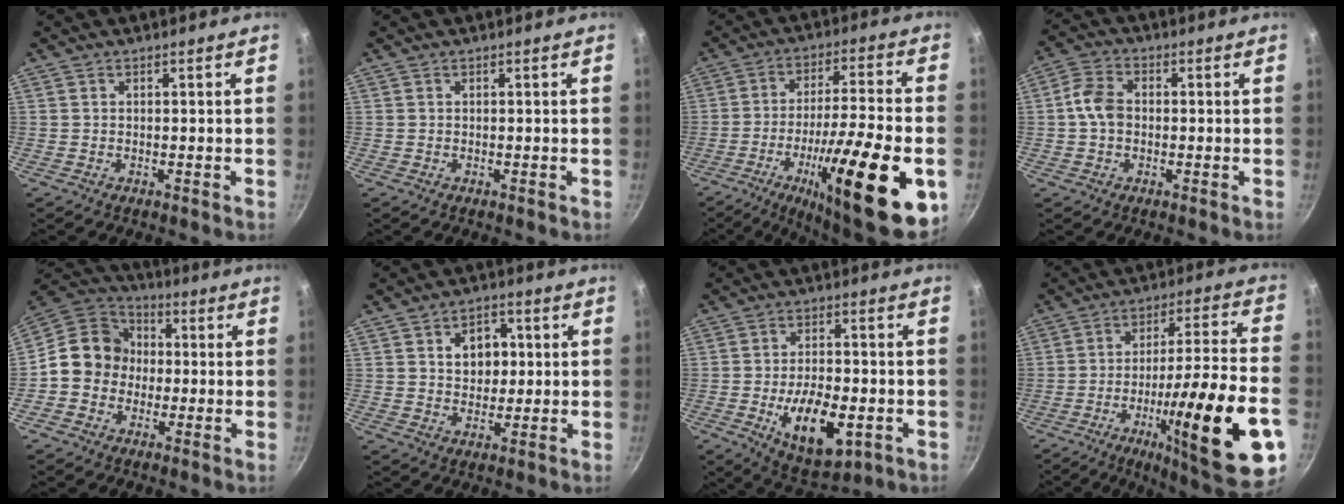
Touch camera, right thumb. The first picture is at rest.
{"total": 0.0}
{"total": 25.7, "force": [-8.9, 6.0, 23.3], "torque": [-0.335, 0.025, -0.135]}
{"total": 6.1, "force": [-0.2, 4.5, 4.1], "torque": [-0.069, 0.019, -0.013]}
{"total": 11.6, "force": [-0.7, 10.5, 5.0], "torque": [-0.044, 0.031, -0.035]}
{"total": 7.6, "force": [1.7, 5.8, 4.6], "torque": [-0.038, 0.001, 0.025]}
{"total": 13.8, "force": [-3.9, 6.8, 11.4], "torque": [-0.164, 0.007, -0.050]}
{"total": 27.1, "force": [-9.6, 5.2, 24.8], "torque": [-0.352, 0.026, -0.139]}